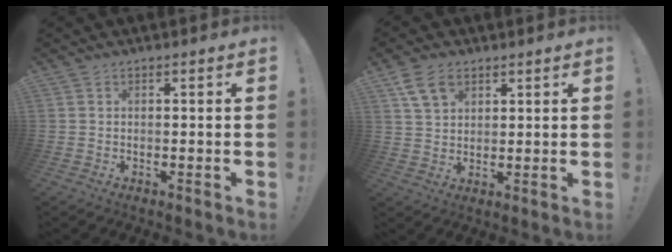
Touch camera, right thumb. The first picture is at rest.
{"total": 7.6, "force": [4.4, 4.9, 3.7], "torque": [-0.068, -0.009, 0.088]}